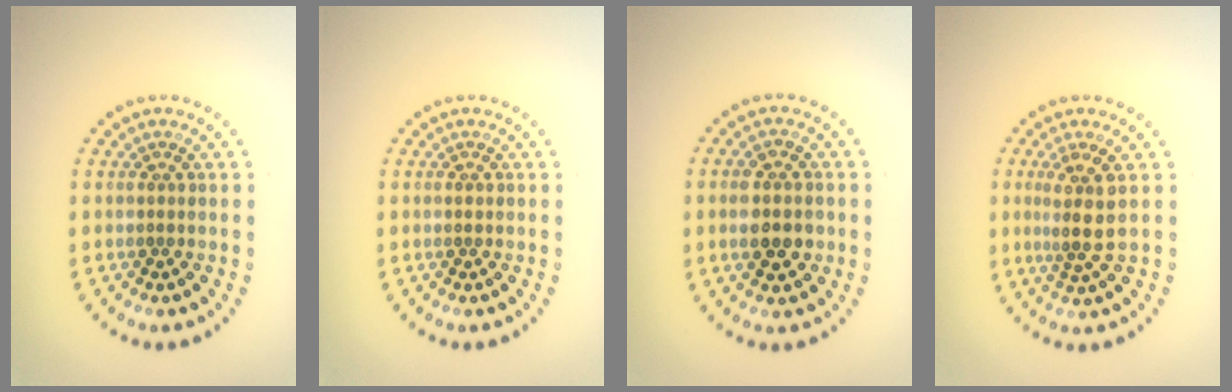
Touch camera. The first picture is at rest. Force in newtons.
{"total": 0.6, "press": 0.6, "slide": 0.1}
{"total": 3.8, "press": 3.7, "slide": 0.3}
{"total": 3.0, "press": 2.3, "slide": 1.8}